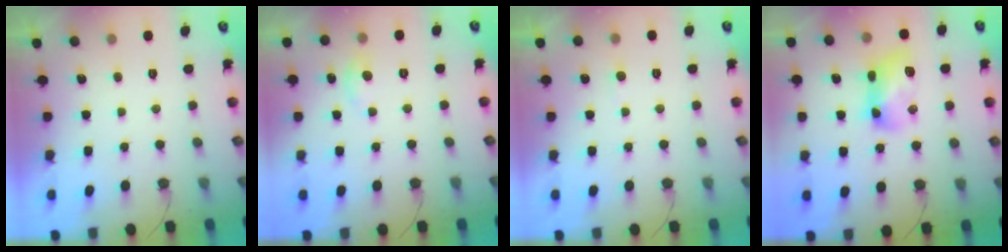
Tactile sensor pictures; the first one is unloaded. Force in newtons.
{"total": 3.9, "press": 3.9, "slide": 0.5}
{"total": 2.3, "press": 2.3, "slide": 0.3}
{"total": 12.1, "press": 12.1, "slide": 0.6}